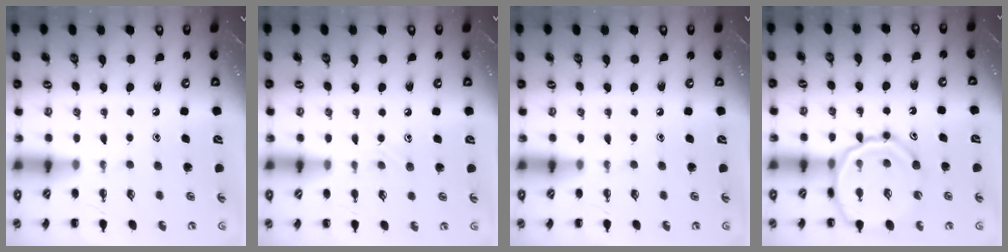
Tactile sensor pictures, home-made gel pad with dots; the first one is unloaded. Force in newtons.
{"total": 4.6, "press": 4.3, "slide": 1.6}
{"total": 0.0}
{"total": 17.4, "press": 17.2, "slide": 2.7}